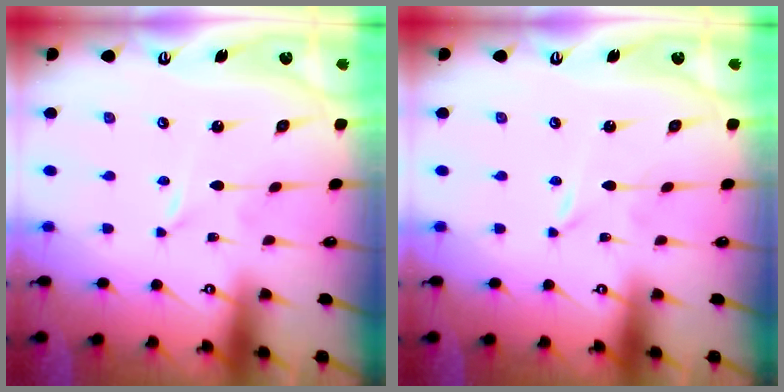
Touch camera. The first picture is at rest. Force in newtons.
{"total": 0.0}